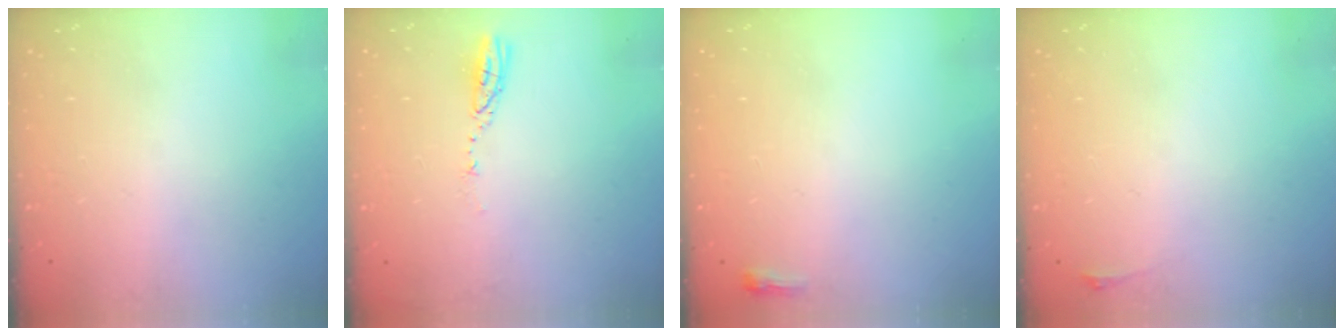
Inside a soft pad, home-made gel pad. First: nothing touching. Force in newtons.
{"total": 3.3, "press": 3.3, "slide": 0.2}
{"total": 2.6, "press": 2.5, "slide": 0.6}
{"total": 2.8, "press": 2.1, "slide": 1.9}